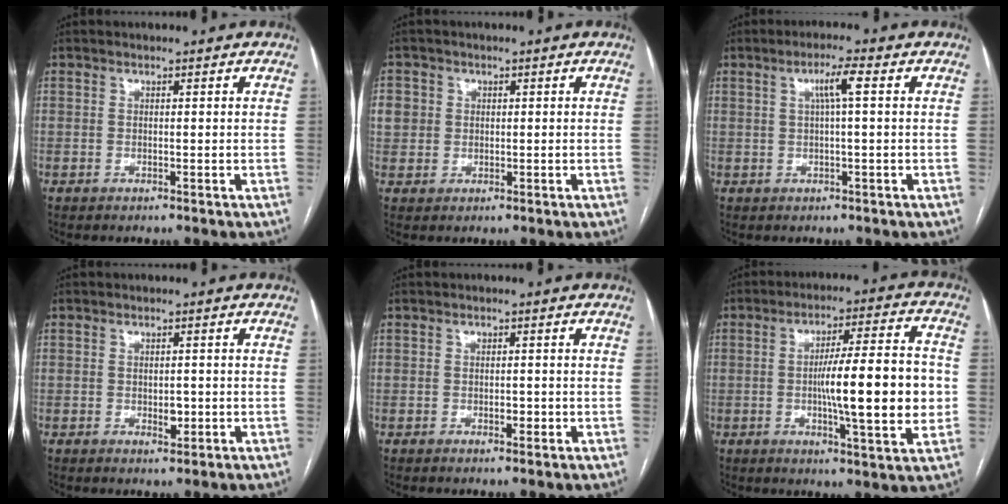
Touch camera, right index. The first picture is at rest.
{"total": 5.0, "force": [0.8, 4.8, 1.0], "torque": [-0.023, 0.013, 0.019]}
{"total": 3.7, "force": [0.9, -0.1, 3.5], "torque": [-0.063, 0.007, 0.016]}
{"total": 2.0, "force": [-0.4, 1.1, 1.6], "torque": [-0.026, -0.001, -0.002]}
{"total": 1.4, "force": [-0.4, 0.9, 1.0], "torque": [-0.010, 0.002, -0.004]}
{"total": 15.1, "force": [-1.3, 1.6, 14.9], "torque": [-0.230, 0.007, -0.021]}